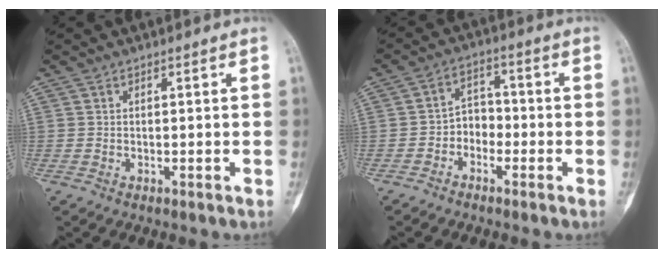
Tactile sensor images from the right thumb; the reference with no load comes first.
{"total": 4.6, "force": [-2.0, 3.6, 1.9], "torque": [-0.002, 0.026, -0.047]}